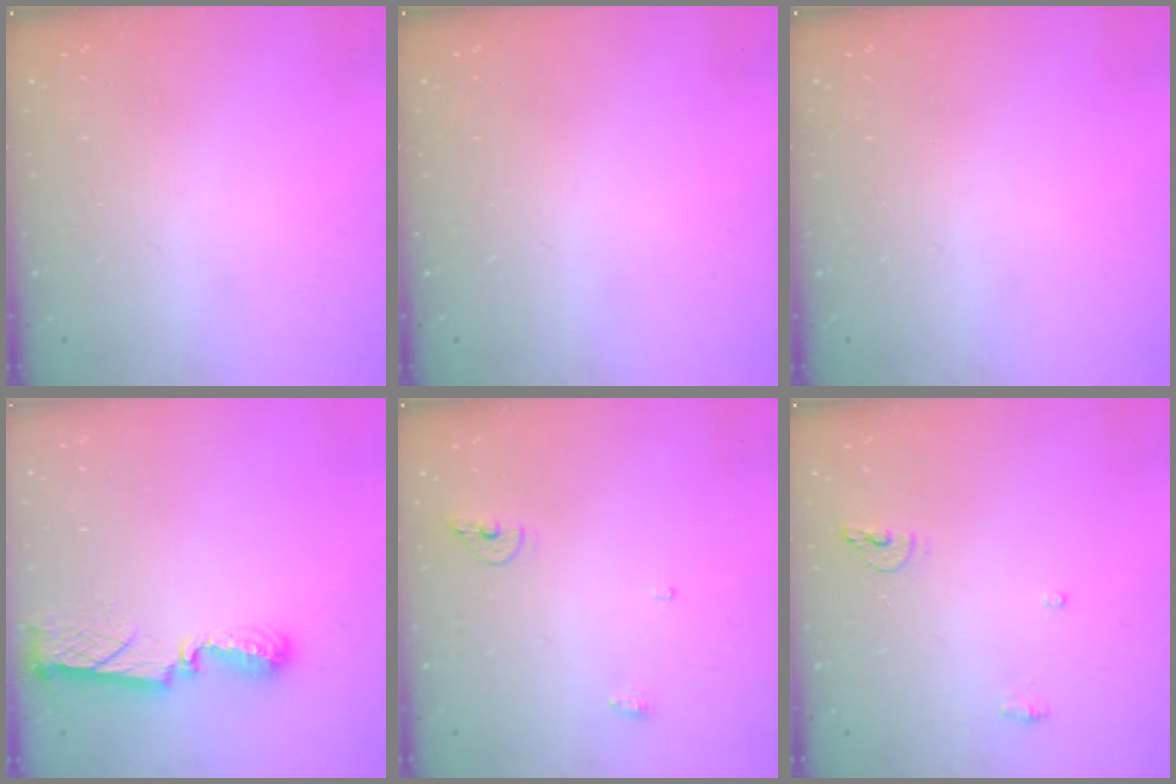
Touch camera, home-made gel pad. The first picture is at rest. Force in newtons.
{"total": 0.0}
{"total": 0.0}
{"total": 8.7, "press": 8.7, "slide": 0.4}
{"total": 5.6, "press": 5.5, "slide": 1.0}
{"total": 6.1, "press": 5.9, "slide": 1.4}